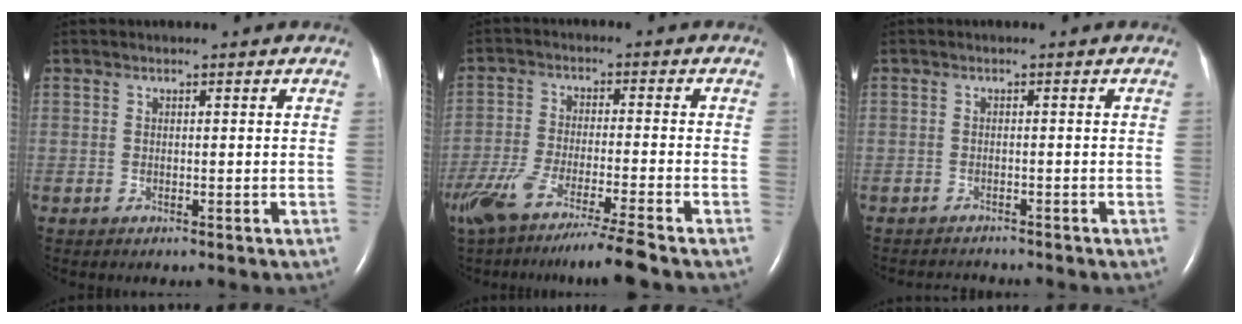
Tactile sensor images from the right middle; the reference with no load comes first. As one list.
[{"total": 13.5, "force": [-10.5, -1.0, 8.4], "torque": [-0.157, -0.046, -0.176]}, {"total": 2.9, "force": [-2.9, 0.3, 0.3], "torque": [-0.005, -0.010, -0.040]}]